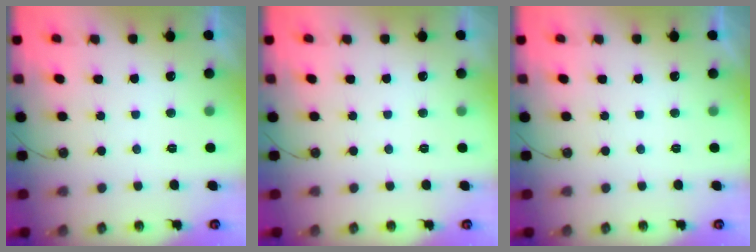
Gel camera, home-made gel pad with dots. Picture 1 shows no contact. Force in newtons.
{"total": 0.0}
{"total": 0.0}